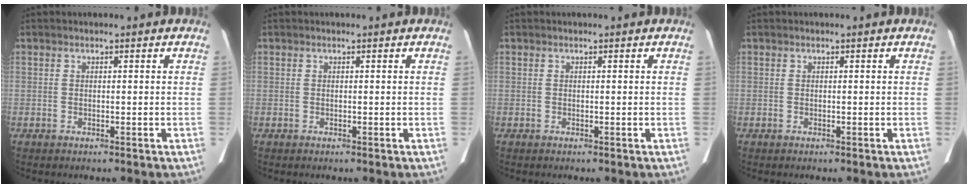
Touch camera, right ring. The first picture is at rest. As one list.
[{"total": 0.0}, {"total": 0.0}, {"total": 0.0}]